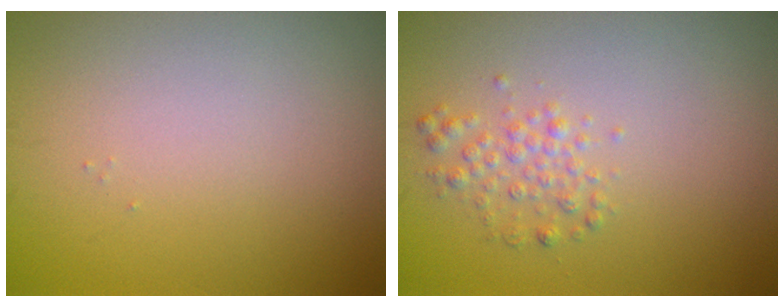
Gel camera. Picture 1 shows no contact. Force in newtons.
{"total": 1.7, "press": 1.7, "slide": 0.0}